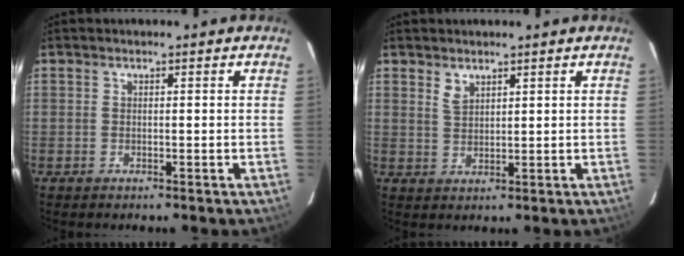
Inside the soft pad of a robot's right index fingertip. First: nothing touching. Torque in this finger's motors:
{"motor_torque": [-0.04, 0.09, 0.03, 0.03]}